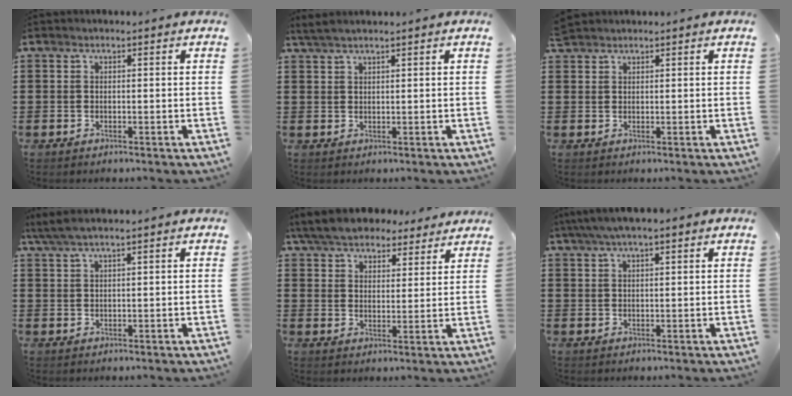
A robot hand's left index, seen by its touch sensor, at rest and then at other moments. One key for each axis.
{"total": 2.0, "fx": 1.6, "fy": 0.0, "fz": 1.2, "tx": -0.024, "ty": 0.001, "tz": 0.031}
{"total": 1.6, "fx": 1.5, "fy": 0.4, "fz": 0.3, "tx": -0.009, "ty": 0.002, "tz": 0.031}
{"total": 3.2, "fx": 2.3, "fy": 0.2, "fz": 2.3, "tx": -0.048, "ty": 0.003, "tz": 0.042}
{"total": 6.9, "fx": 6.3, "fy": 1.9, "fz": 1.9, "tx": -0.063, "ty": -0.015, "tz": 0.117}
{"total": 3.3, "fx": 2.1, "fy": 0.6, "fz": 2.5, "tx": -0.050, "ty": 0.006, "tz": 0.038}